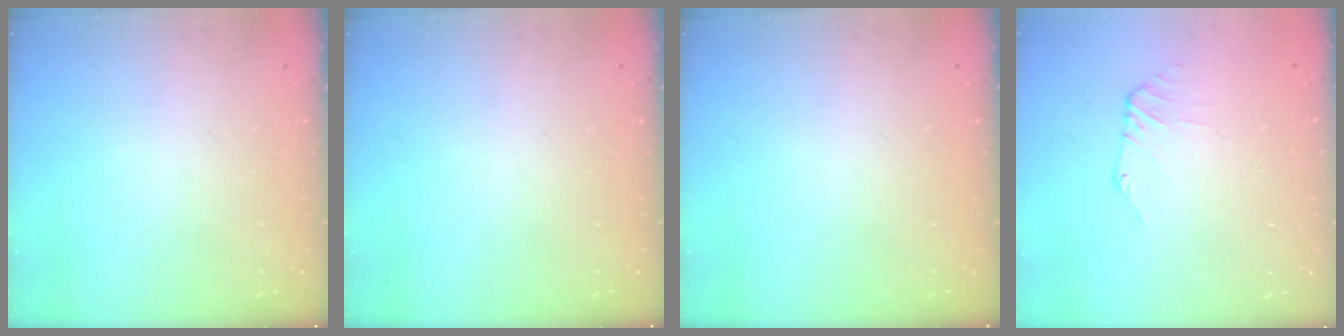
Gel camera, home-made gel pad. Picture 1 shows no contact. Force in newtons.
{"total": 0.0}
{"total": 0.0}
{"total": 0.9, "press": 0.8, "slide": 0.4}